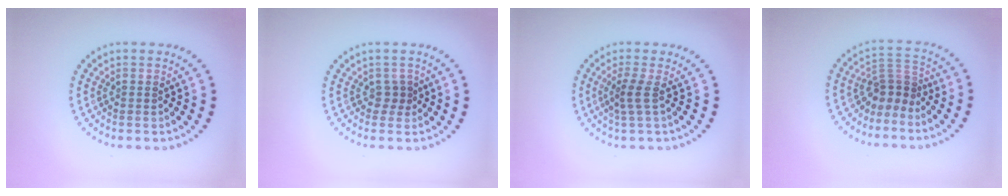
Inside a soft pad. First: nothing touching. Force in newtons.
{"total": 0.9, "press": 0.7, "slide": 0.5}
{"total": 2.0, "press": 1.3, "slide": 1.5}
{"total": 2.7, "press": 1.8, "slide": 2.0}